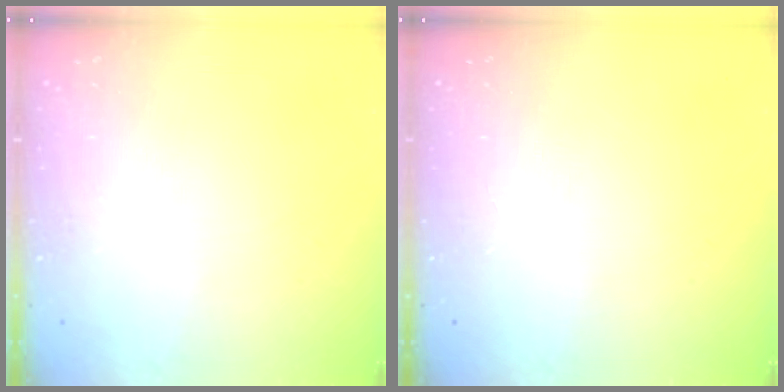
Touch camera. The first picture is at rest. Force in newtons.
{"total": 0.0}